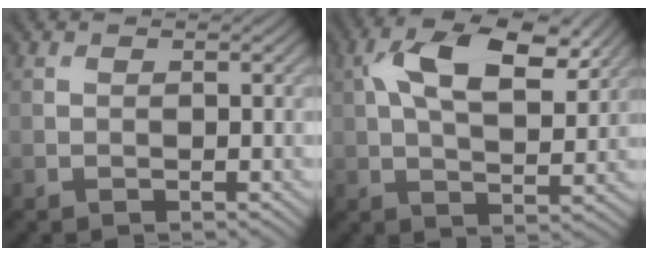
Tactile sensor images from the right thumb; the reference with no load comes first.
{"total": 12.0, "force": [4.7, 5.6, 9.5], "torque": [-0.179, 0.009, 0.077]}